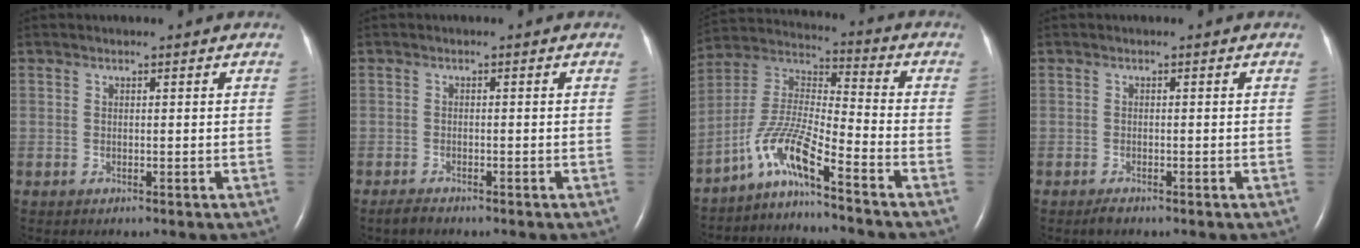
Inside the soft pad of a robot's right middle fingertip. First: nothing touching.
{"total": 1.4, "force": [-1.2, 0.3, 0.5], "torque": [-0.020, -0.004, -0.020]}
{"total": 9.5, "force": [-7.0, -0.3, 6.4], "torque": [-0.148, 0.009, -0.136]}
{"total": 1.1, "force": [-0.9, 0.3, 0.5], "torque": [-0.015, -0.003, -0.014]}